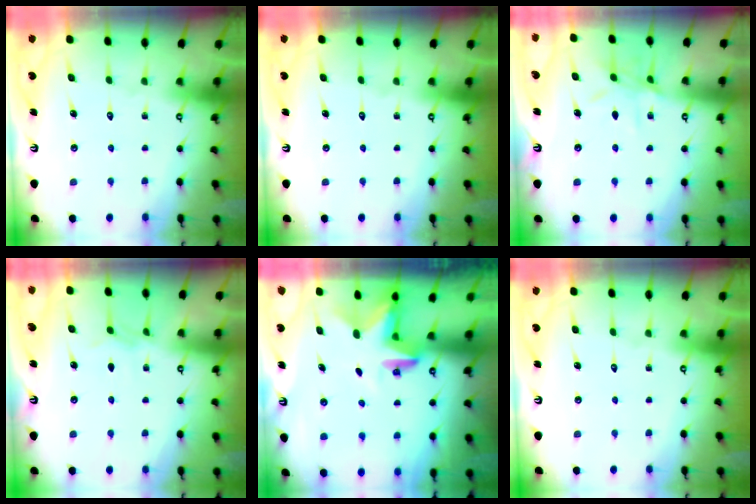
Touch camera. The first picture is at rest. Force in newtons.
{"total": 0.0}
{"total": 8.2, "press": 8.2, "slide": 0.2}
{"total": 3.5, "press": 3.5, "slide": 0.5}
{"total": 3.1, "press": 3.1, "slide": 0.1}
{"total": 0.0}